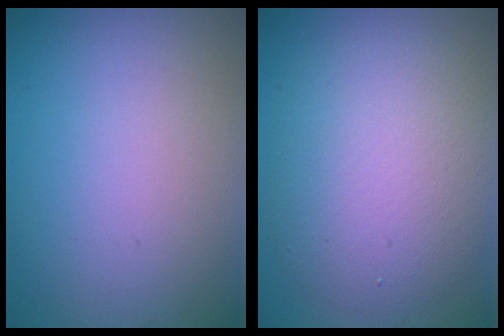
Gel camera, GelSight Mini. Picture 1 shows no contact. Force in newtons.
{"total": 6.7, "press": 6.7, "slide": 0.2}